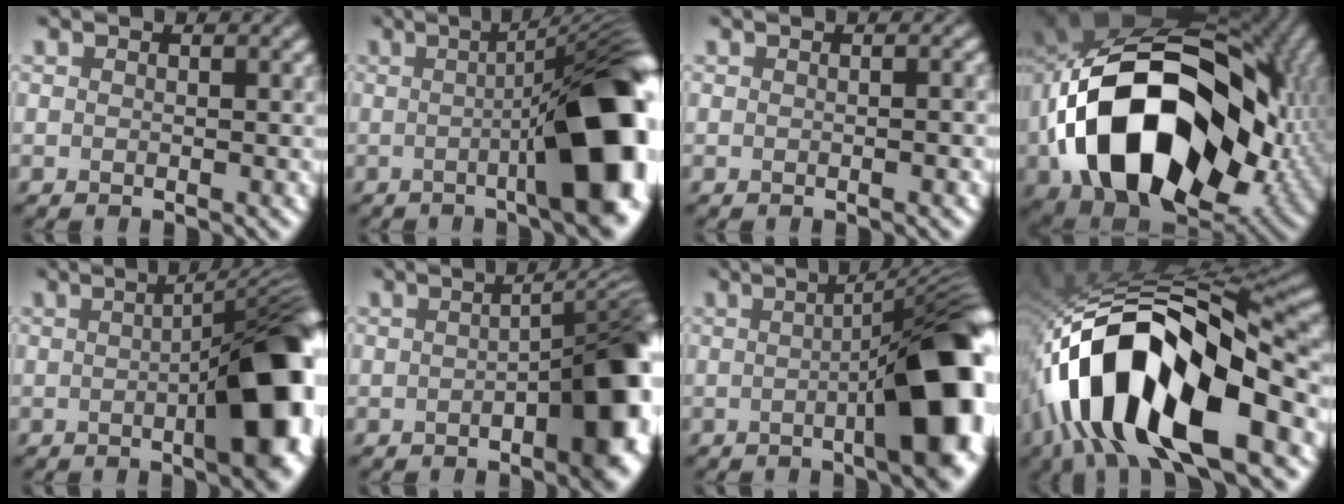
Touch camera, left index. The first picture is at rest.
{"total": 14.9, "force": [-1.4, 4.0, 14.3], "torque": [-0.145, 0.007, -0.027]}
{"total": 0.6, "force": [-0.2, 0.1, 0.6], "torque": [-0.008, 0.004, -0.001]}
{"total": 19.4, "force": [-2.5, 13.6, 13.5], "torque": [-0.275, -0.024, -0.034]}
{"total": 12.5, "force": [-1.5, 4.3, 11.7], "torque": [-0.111, -0.005, -0.022]}
{"total": 10.6, "force": [-2.4, 4.6, 9.3], "torque": [-0.082, 0.001, -0.031]}
{"total": 13.5, "force": [-1.6, 3.9, 12.9], "torque": [-0.124, 0.006, -0.028]}
{"total": 16.6, "force": [-5.1, 7.1, 14.1], "torque": [-0.248, 0.016, -0.085]}